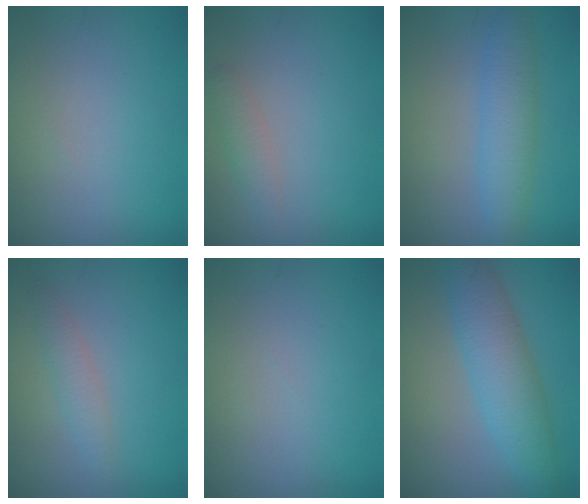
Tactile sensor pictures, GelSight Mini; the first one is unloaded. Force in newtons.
{"total": 1.5, "press": 1.5, "slide": 0.0}
{"total": 3.7, "press": 3.7, "slide": 0.1}
{"total": 1.7, "press": 1.7, "slide": 0.1}
{"total": 0.0}
{"total": 5.2, "press": 5.2, "slide": 0.1}